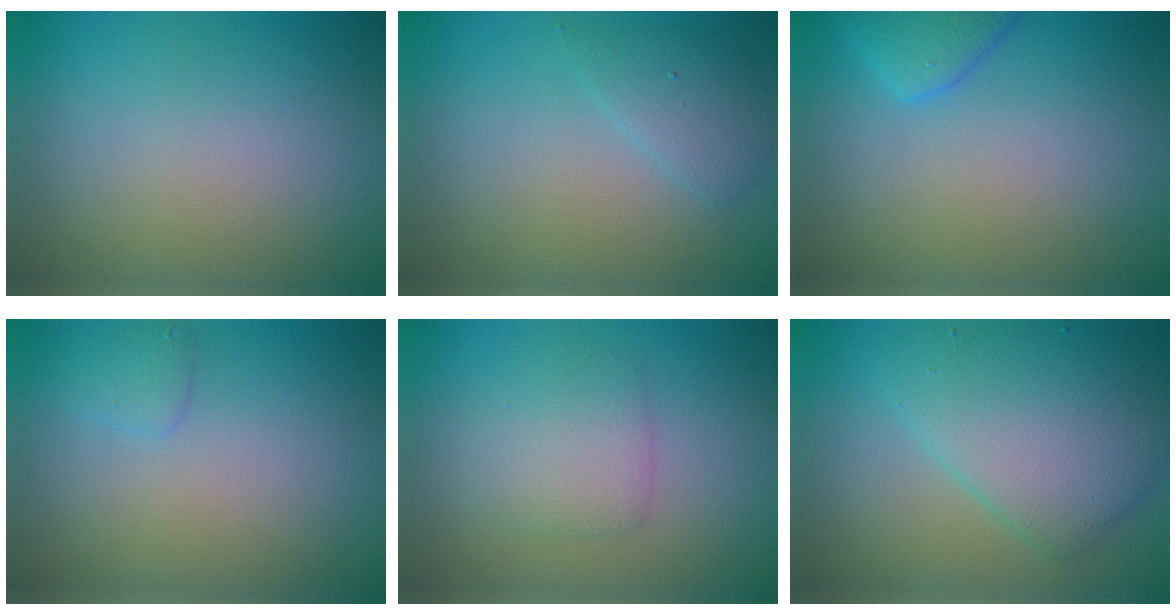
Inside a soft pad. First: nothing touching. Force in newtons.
{"total": 1.9, "press": 1.9, "slide": 0.2}
{"total": 2.5, "press": 2.5, "slide": 0.4}
{"total": 1.2, "press": 1.2, "slide": 0.1}
{"total": 2.7, "press": 2.7, "slide": 0.1}
{"total": 6.9, "press": 6.9, "slide": 0.1}